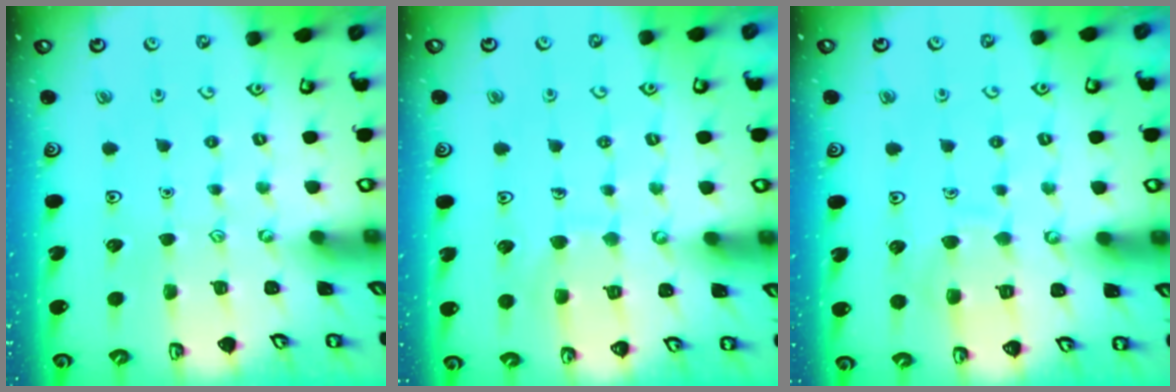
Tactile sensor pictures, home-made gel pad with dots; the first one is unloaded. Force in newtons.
{"total": 7.4, "press": 7.3, "slide": 0.5}
{"total": 7.7, "press": 7.6, "slide": 0.7}